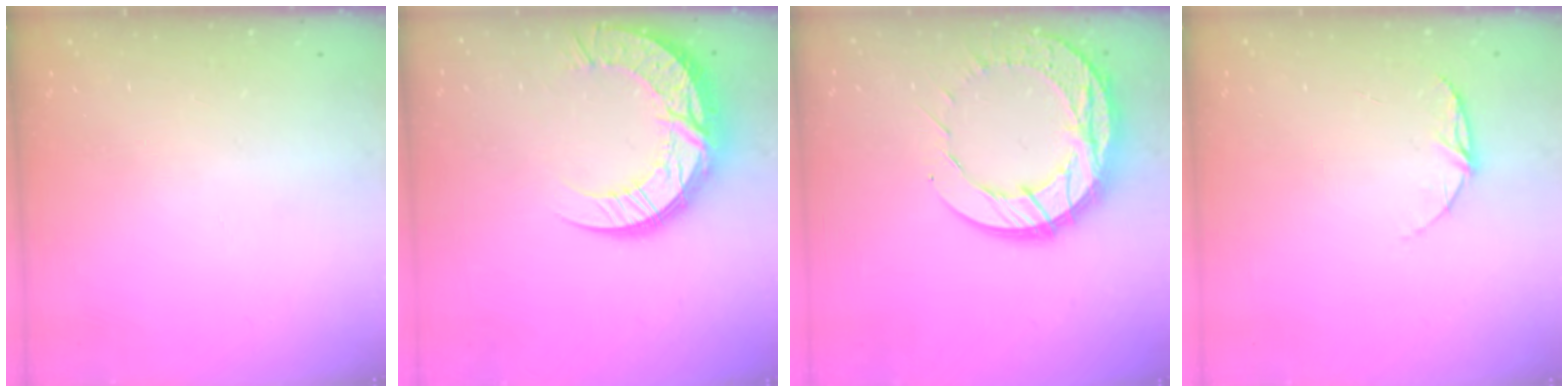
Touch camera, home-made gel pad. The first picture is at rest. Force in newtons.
{"total": 16.6, "press": 16.5, "slide": 1.4}
{"total": 16.1, "press": 16.1, "slide": 1.3}
{"total": 5.6, "press": 5.6, "slide": 0.5}